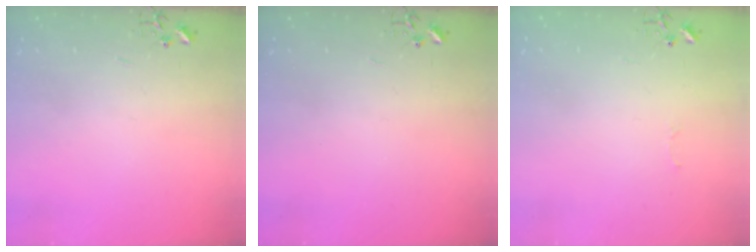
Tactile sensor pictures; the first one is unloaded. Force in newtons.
{"total": 0.0}
{"total": 2.5, "press": 2.5, "slide": 0.4}